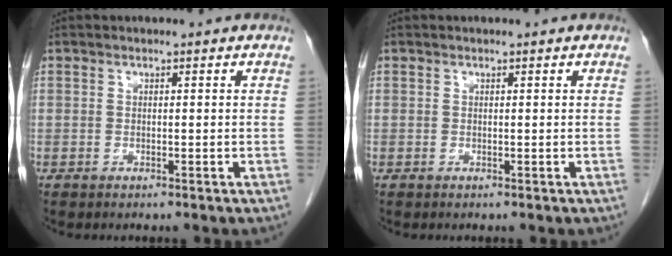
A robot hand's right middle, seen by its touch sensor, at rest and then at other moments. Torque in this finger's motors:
{"motor_torque": [0.18, -0.08, 0.04, 0.00]}